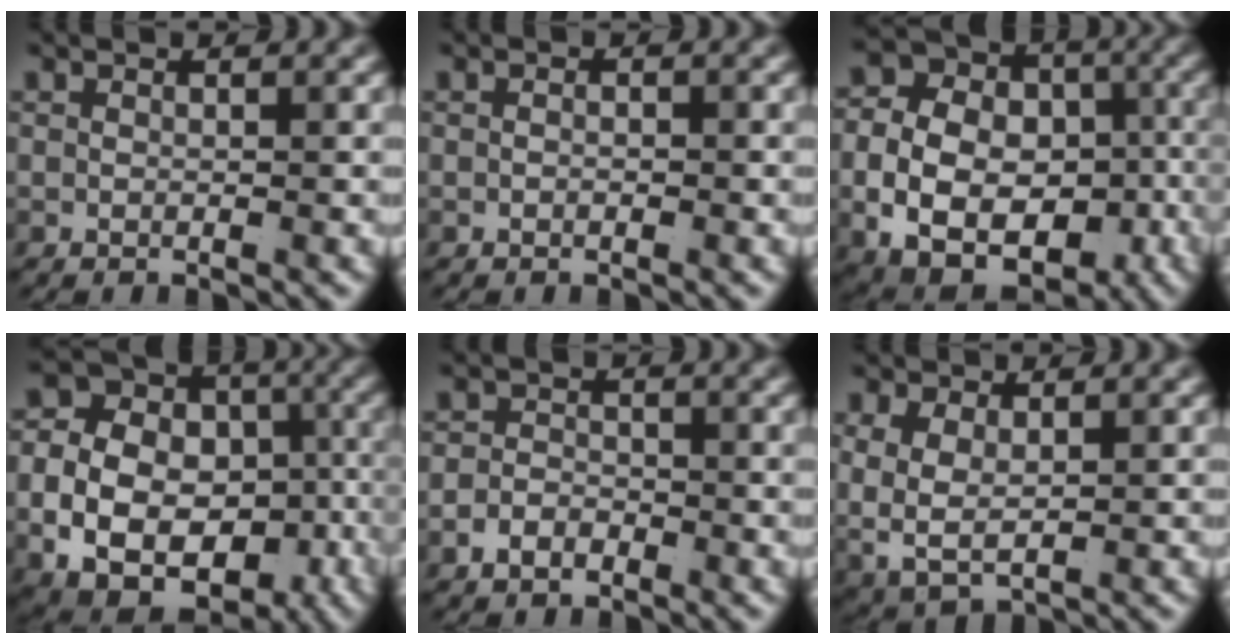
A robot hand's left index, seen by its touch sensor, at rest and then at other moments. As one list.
[{"total": 0.6, "force": [-0.4, 0.3, 0.4], "torque": [-0.008, 0.000, -0.008]}, {"total": 16.5, "force": [-3.7, 13.3, 9.1], "torque": [-0.168, -0.046, -0.058]}, {"total": 18.0, "force": [-3.7, 14.9, 9.3], "torque": [-0.182, -0.046, -0.064]}, {"total": 2.1, "force": [-1.6, 1.3, 0.5], "torque": [-0.004, -0.008, -0.028]}, {"total": 6.5, "force": [0.0, 5.6, 3.3], "torque": [-0.107, -0.021, 0.007]}]